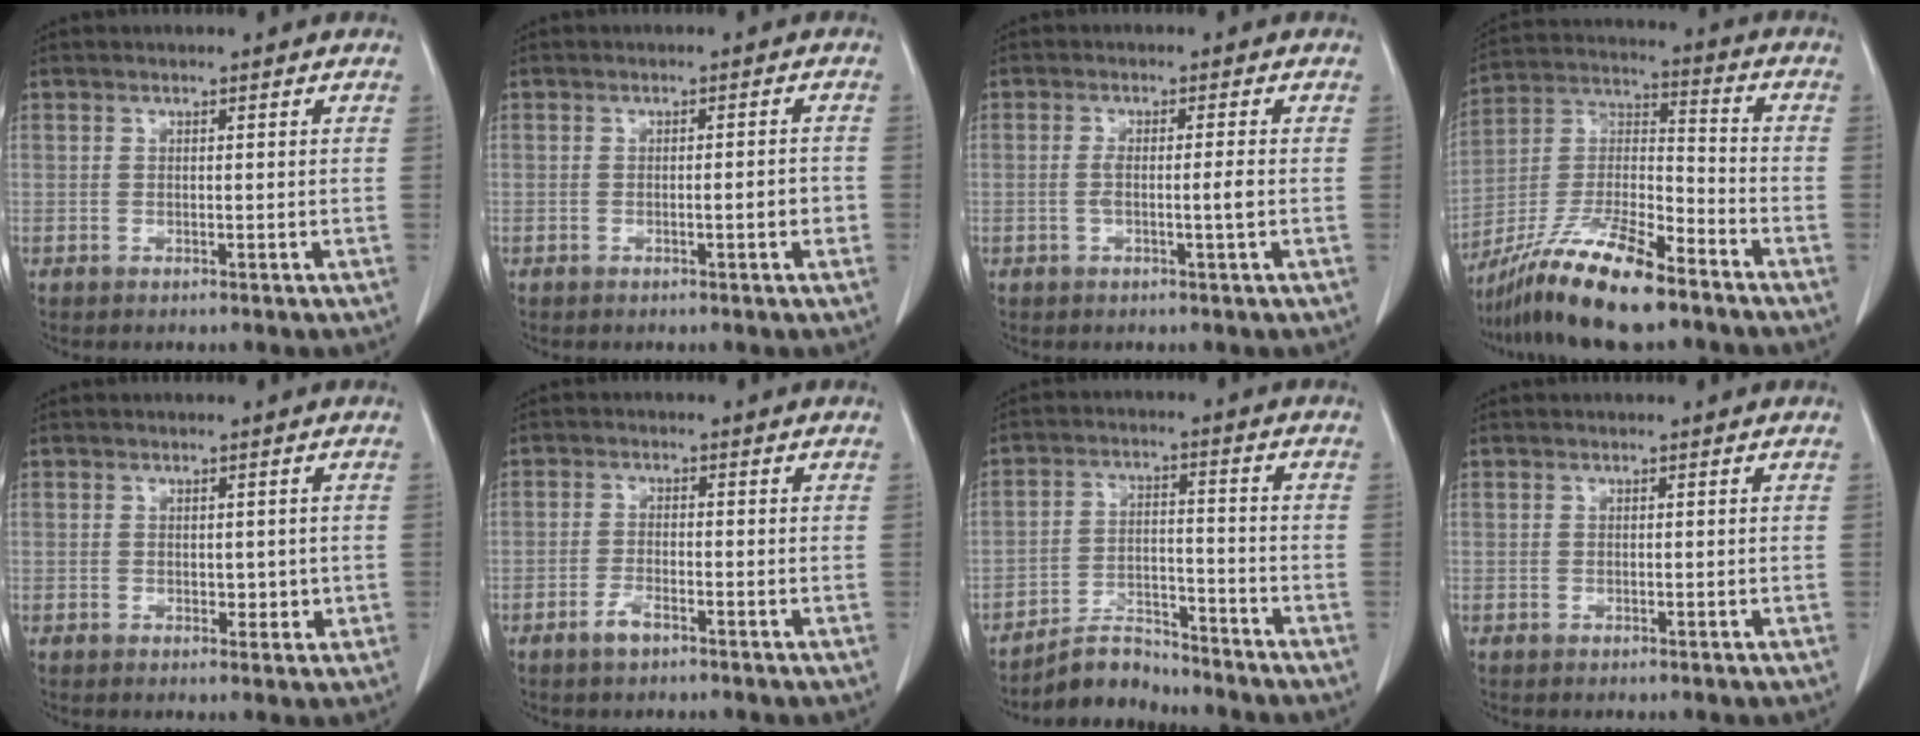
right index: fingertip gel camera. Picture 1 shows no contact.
{"total": 2.0, "force": [-0.6, 0.3, 1.9], "torque": [-0.024, 0.006, -0.007]}
{"total": 2.7, "force": [-0.5, -0.1, 2.7], "torque": [-0.049, 0.004, -0.006]}
{"total": 16.1, "force": [-11.9, 2.5, 10.5], "torque": [-0.213, -0.012, -0.217]}
{"total": 2.1, "force": [0.0, 1.5, 1.4], "torque": [-0.010, 0.003, 0.007]}
{"total": 2.6, "force": [-1.9, 0.7, 1.7], "torque": [-0.036, 0.001, -0.037]}
{"total": 6.1, "force": [-6.0, 1.3, 0.0], "torque": [-0.004, 0.008, -0.103]}
{"total": 0.0}